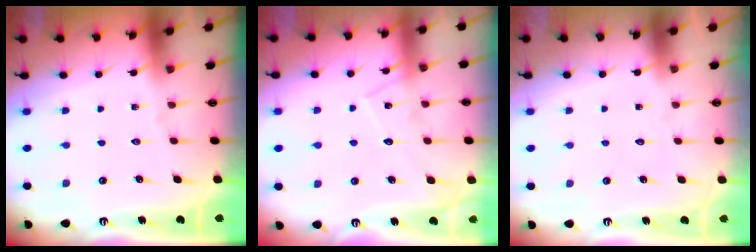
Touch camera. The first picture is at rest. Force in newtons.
{"total": 9.4, "press": 9.4, "slide": 0.6}
{"total": 1.7, "press": 1.7, "slide": 0.1}